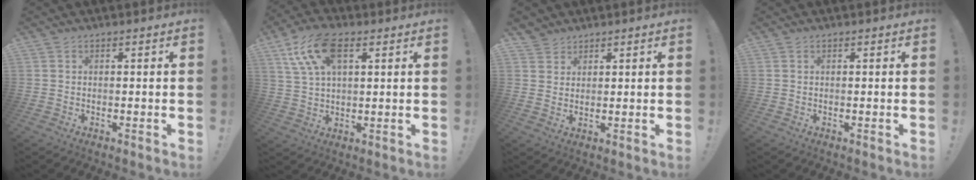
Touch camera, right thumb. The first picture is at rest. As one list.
[{"total": 12.7, "force": [5.2, 6.7, 9.4], "torque": [-0.180, -0.006, 0.097]}, {"total": 3.9, "force": [3.1, 2.3, 0.1], "torque": [0.002, -0.018, 0.058]}, {"total": 0.0}]